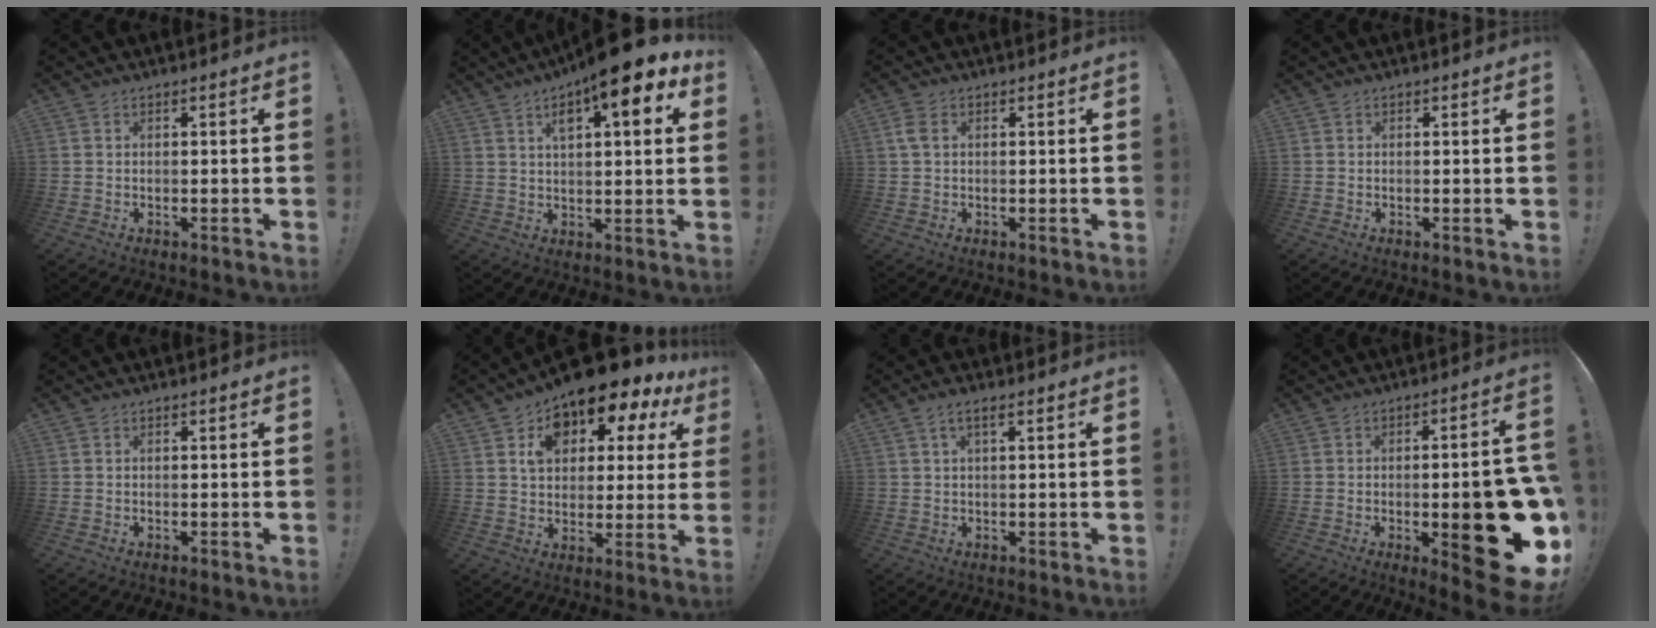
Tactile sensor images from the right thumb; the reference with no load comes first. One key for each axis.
{"total": 12.1, "fx": 6.2, "fy": 2.4, "fz": 10.1, "tx": -0.149, "ty": -0.027, "tz": 0.095}
{"total": 2.7, "fx": 0.8, "fy": 1.4, "fz": 2.2, "tx": -0.039, "ty": 0.003, "tz": 0.013}
{"total": 0.0}
{"total": 0.0}
{"total": 11.3, "fx": 7.2, "fy": 6.4, "fz": 6.0, "tx": -0.096, "ty": -0.055, "tz": 0.122}
{"total": 2.7, "fx": 1.0, "fy": 0.7, "fz": 2.4, "tx": -0.040, "ty": 0.000, "tz": 0.017}
{"total": 22.9, "fx": -4.8, "fy": 7.7, "fz": 21.0, "tx": -0.257, "ty": 0.012, "tz": -0.047}